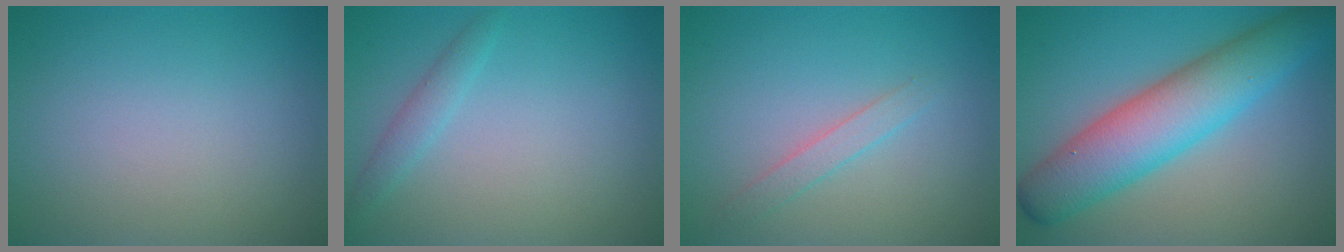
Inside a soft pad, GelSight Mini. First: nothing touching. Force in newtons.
{"total": 1.5, "press": 1.5, "slide": 0.1}
{"total": 1.5, "press": 1.5, "slide": 0.1}
{"total": 8.3, "press": 8.3, "slide": 0.1}